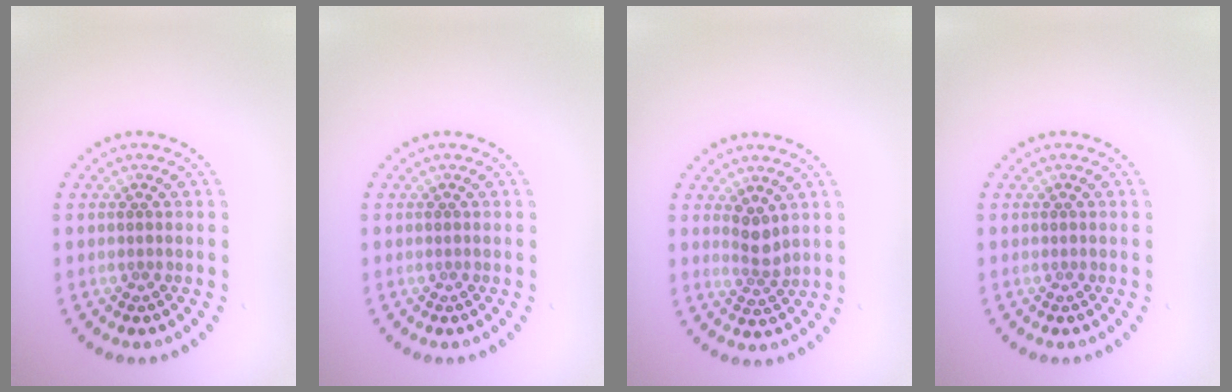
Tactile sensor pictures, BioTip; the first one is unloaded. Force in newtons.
{"total": 0.0}
{"total": 2.0, "press": 1.6, "slide": 1.2}
{"total": 0.0}